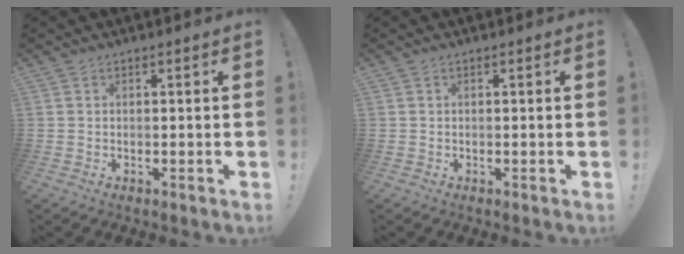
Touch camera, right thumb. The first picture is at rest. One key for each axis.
{"total": 0.0}